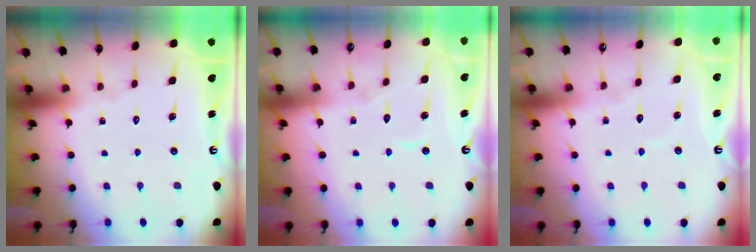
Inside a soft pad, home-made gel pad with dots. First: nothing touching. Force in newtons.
{"total": 3.7, "press": 3.7, "slide": 0.3}
{"total": 5.1, "press": 5.0, "slide": 0.5}